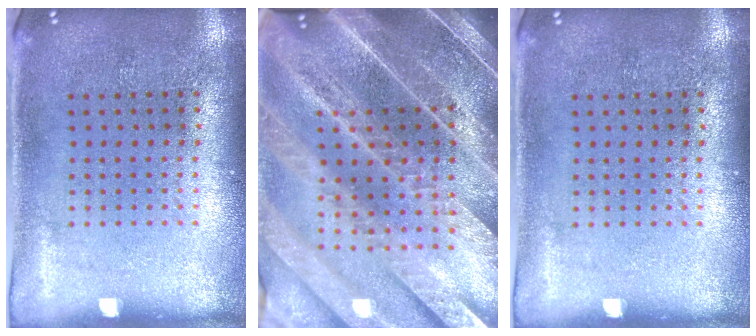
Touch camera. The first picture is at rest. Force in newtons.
{"total": 5.5, "press": 4.7, "slide": 2.8}
{"total": 0.0}